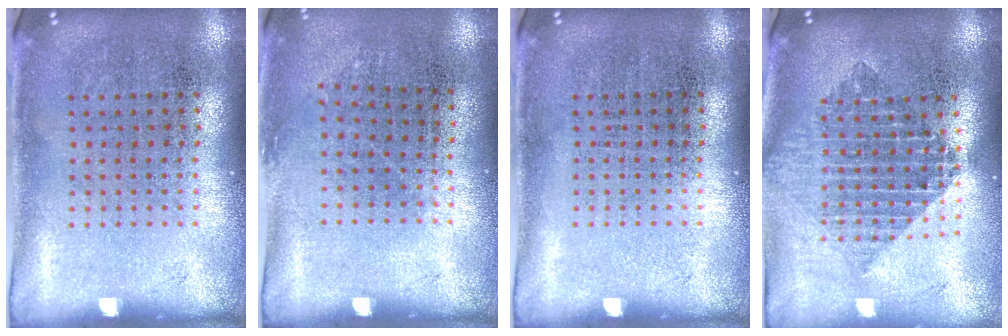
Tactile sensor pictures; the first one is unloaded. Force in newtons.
{"total": 0.8, "press": 0.6, "slide": 0.5}
{"total": 0.0}
{"total": 2.1, "press": 1.6, "slide": 1.3}